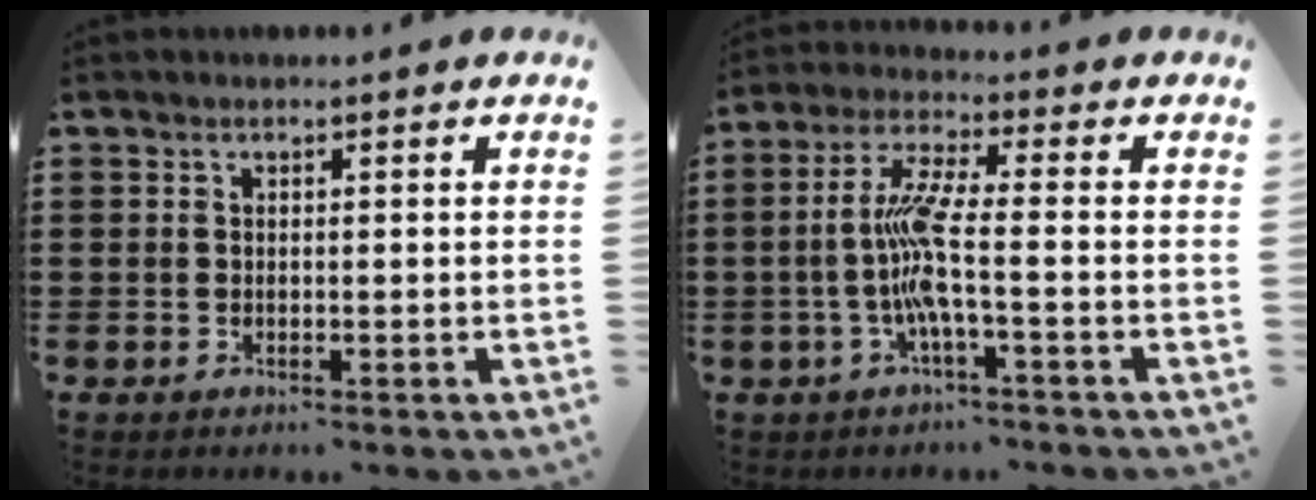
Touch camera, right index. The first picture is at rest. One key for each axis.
{"total": 7.9, "fx": -1.7, "fy": 0.4, "fz": 7.7, "tx": -0.178, "ty": -0.019, "tz": -0.045}